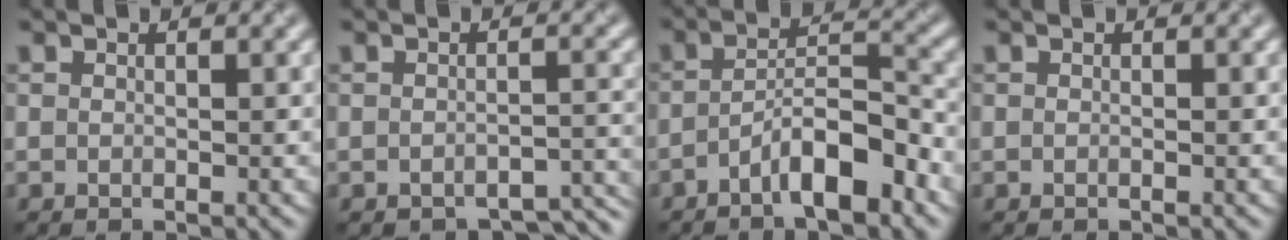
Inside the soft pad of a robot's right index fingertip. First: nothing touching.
{"total": 3.3, "force": [-2.9, 1.0, 1.2], "torque": [-0.014, -0.006, -0.032]}
{"total": 5.6, "force": [-3.2, 1.4, 4.4], "torque": [-0.077, 0.014, -0.055]}
{"total": 0.0}